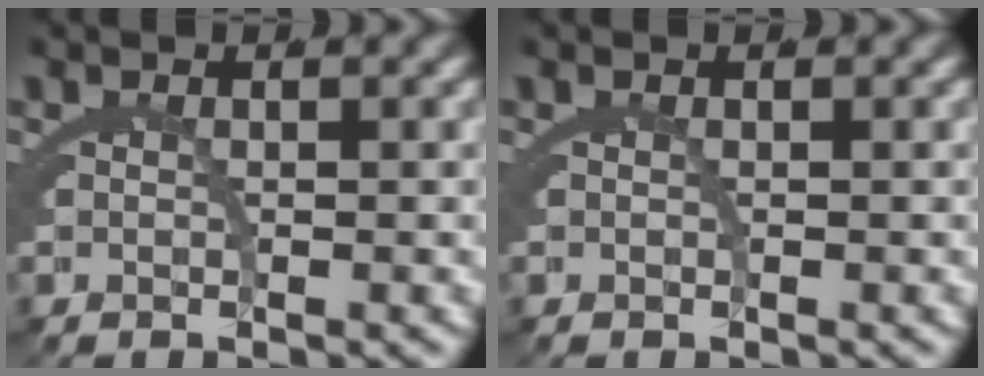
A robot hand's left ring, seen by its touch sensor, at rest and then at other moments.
{"total": 0.0}